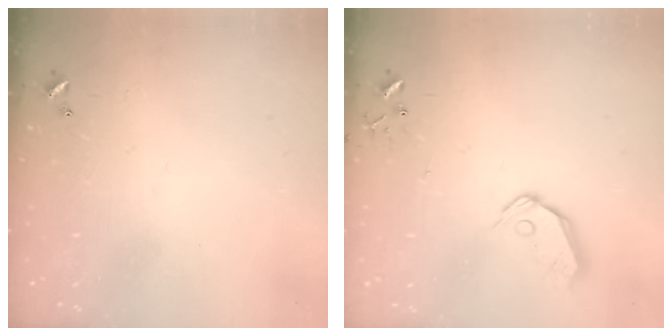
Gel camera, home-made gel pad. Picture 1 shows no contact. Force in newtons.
{"total": 9.3, "press": 9.2, "slide": 1.2}